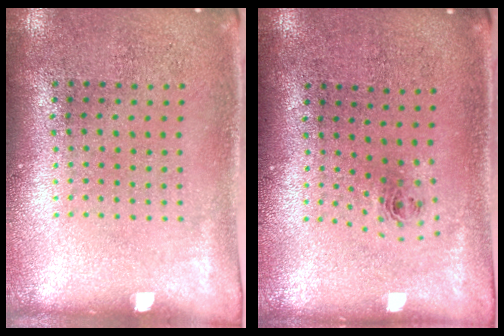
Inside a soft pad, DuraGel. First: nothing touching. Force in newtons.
{"total": 0.8, "press": 0.3, "slide": 0.7}